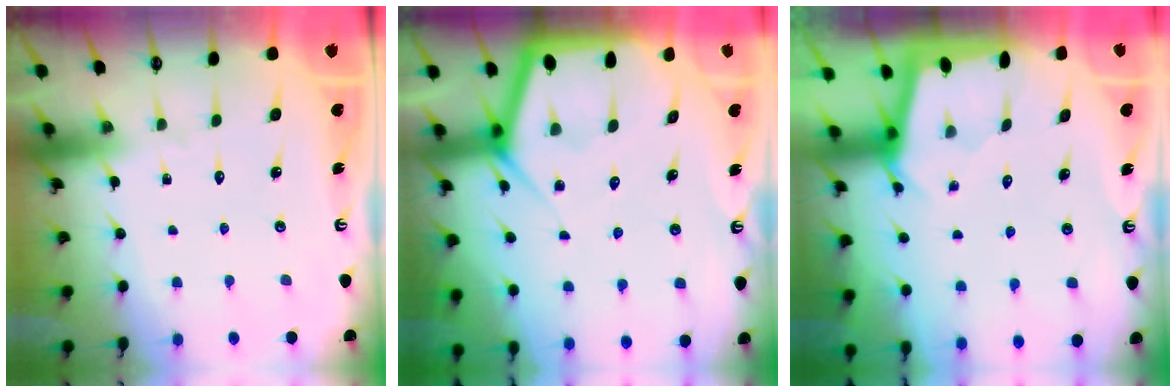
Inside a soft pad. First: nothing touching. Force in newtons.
{"total": 5.3, "press": 5.2, "slide": 0.5}
{"total": 2.3, "press": 2.3, "slide": 0.3}